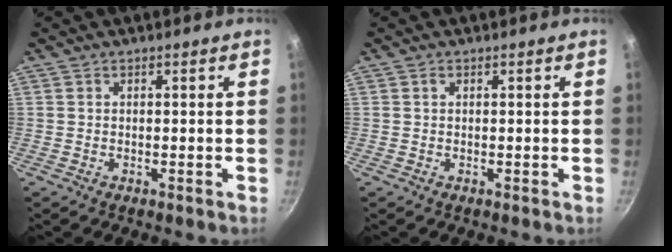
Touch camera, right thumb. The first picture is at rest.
{"total": 0.6, "force": [0.2, 0.4, 0.4], "torque": [-0.008, 0.003, 0.004]}